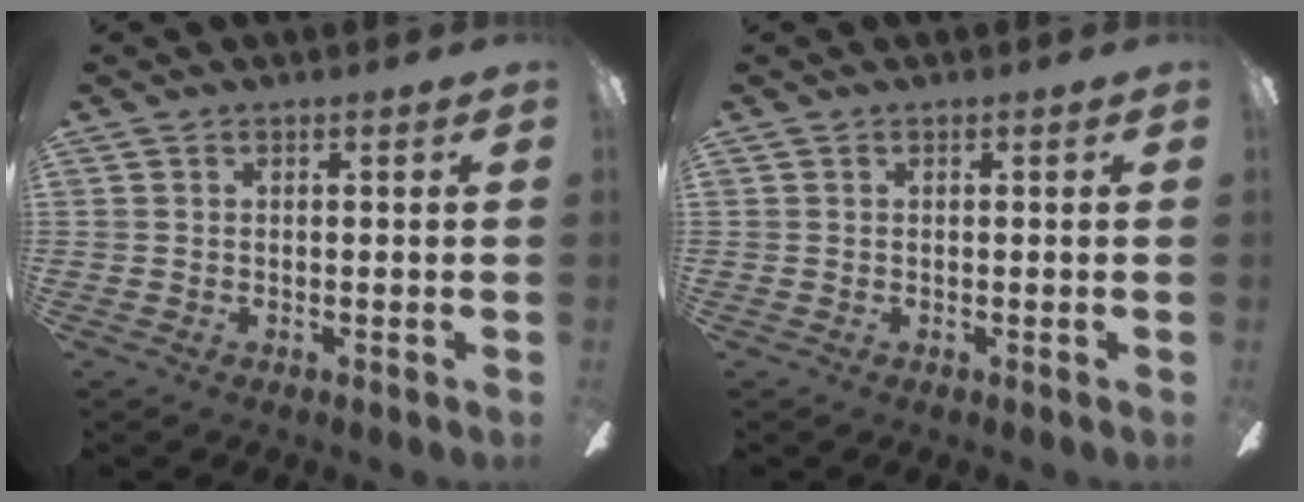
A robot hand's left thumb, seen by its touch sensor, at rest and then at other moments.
{"total": 0.0}